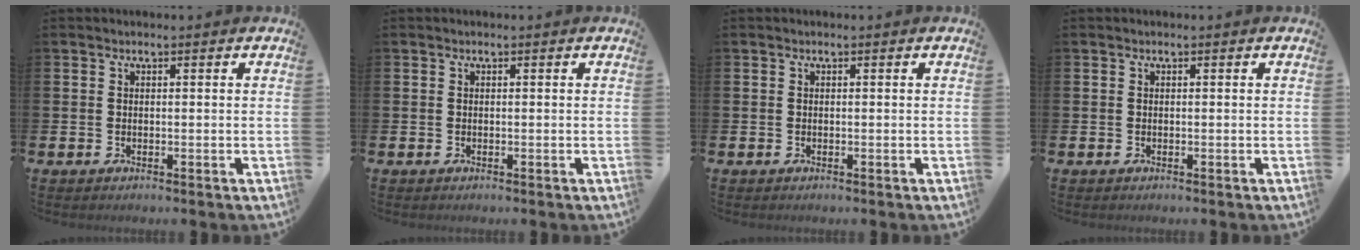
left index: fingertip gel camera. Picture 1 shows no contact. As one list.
[{"total": 0.0}, {"total": 0.0}, {"total": 0.0}]